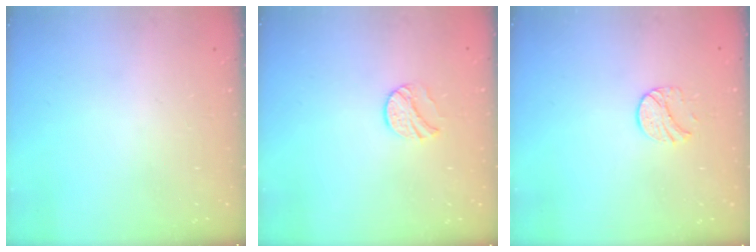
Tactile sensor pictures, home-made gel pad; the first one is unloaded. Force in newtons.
{"total": 9.4, "press": 9.4, "slide": 0.5}
{"total": 7.3, "press": 7.3, "slide": 0.6}